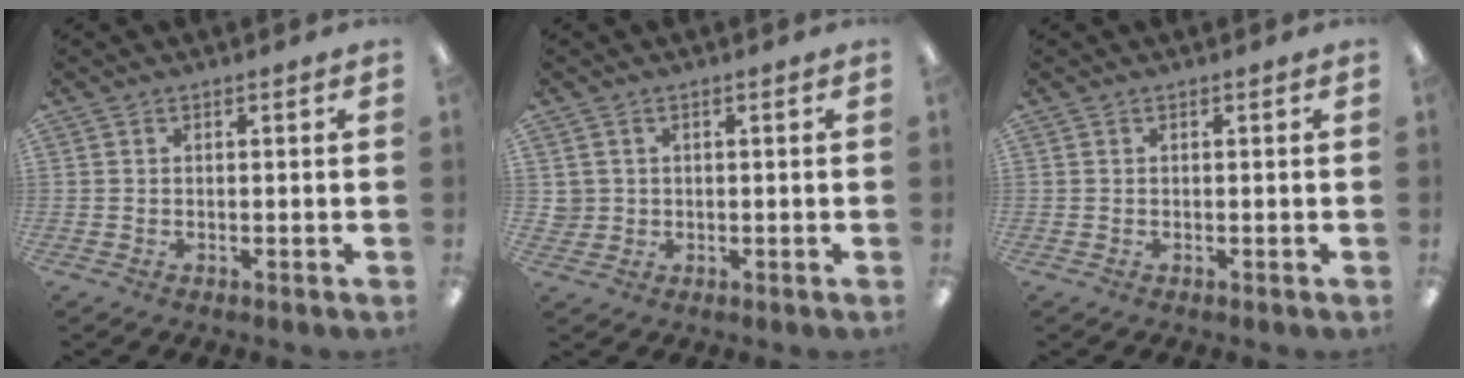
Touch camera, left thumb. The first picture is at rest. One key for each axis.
{"total": 2.4, "fx": 0.4, "fy": 2.3, "fz": 0.0, "tx": -0.007, "ty": 0.002, "tz": 0.007}
{"total": 0.0}